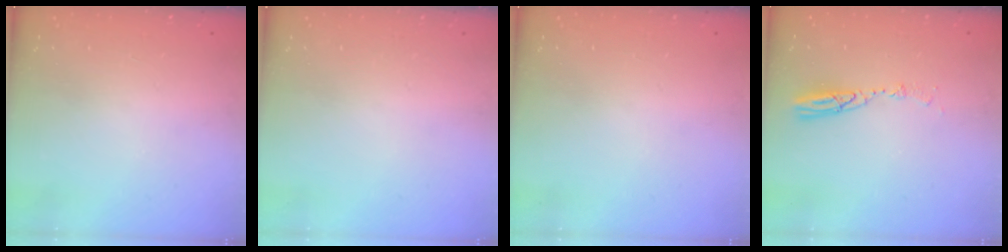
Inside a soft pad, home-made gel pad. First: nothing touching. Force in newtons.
{"total": 0.0}
{"total": 0.0}
{"total": 5.3, "press": 5.2, "slide": 0.4}